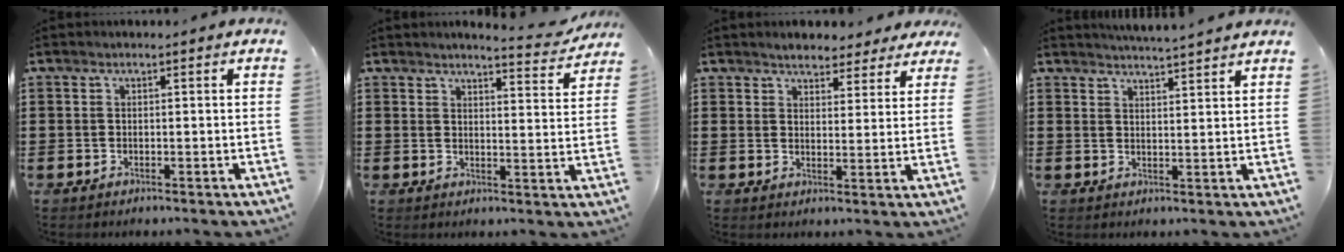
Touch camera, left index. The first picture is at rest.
{"total": 3.9, "force": [3.9, 0.0, 0.8], "torque": [-0.024, -0.023, 0.066]}
{"total": 3.6, "force": [3.4, 1.1, 0.2], "torque": [-0.010, -0.007, 0.062]}
{"total": 3.4, "force": [3.4, -0.7, 0.3], "torque": [-0.016, -0.016, 0.060]}